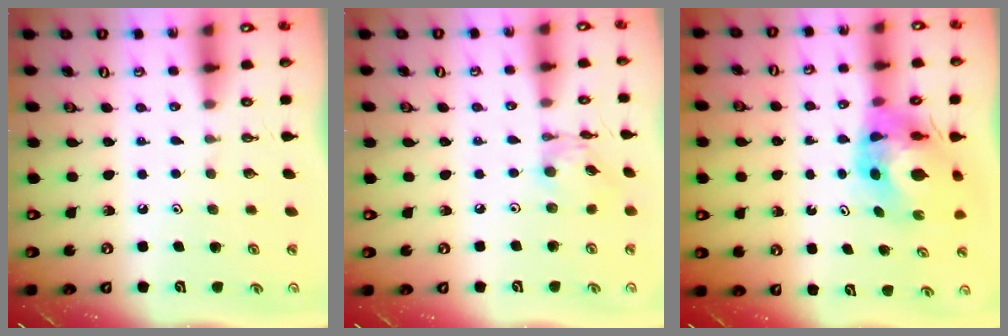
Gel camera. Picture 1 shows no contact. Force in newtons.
{"total": 4.4, "press": 4.4, "slide": 0.3}
{"total": 9.1, "press": 9.1, "slide": 0.9}